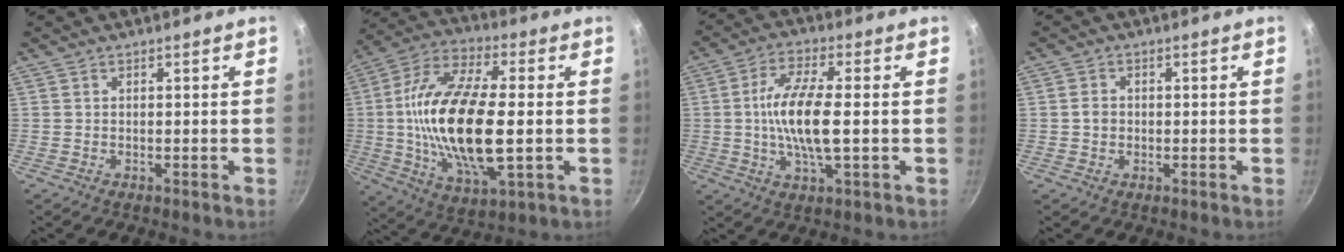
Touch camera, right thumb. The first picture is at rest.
{"total": 23.0, "force": [-0.6, 9.6, 20.8], "torque": [-0.403, 0.010, -0.018]}
{"total": 11.6, "force": [-0.3, 3.5, 11.0], "torque": [-0.220, 0.012, -0.010]}
{"total": 2.3, "force": [-0.2, 2.0, 1.1], "torque": [-0.012, 0.009, -0.005]}